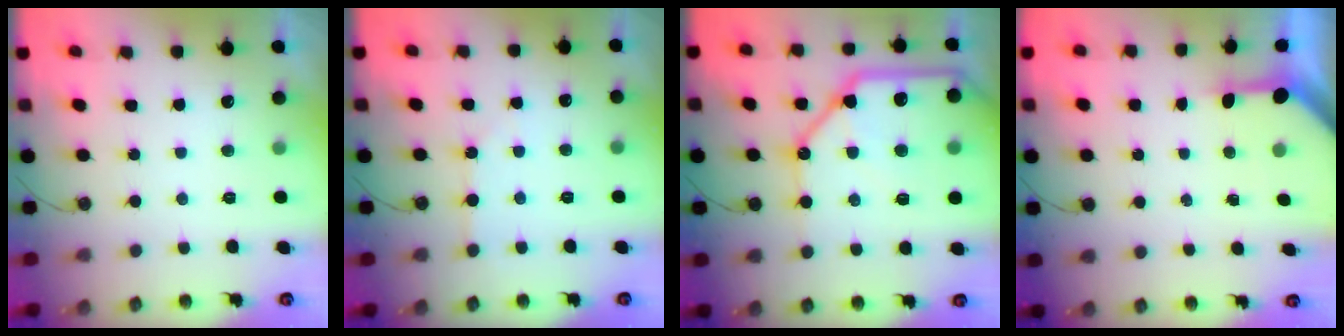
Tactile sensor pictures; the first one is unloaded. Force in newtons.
{"total": 2.7, "press": 2.7, "slide": 0.4}
{"total": 23.8, "press": 23.6, "slide": 3.1}
{"total": 3.4, "press": 3.3, "slide": 0.4}